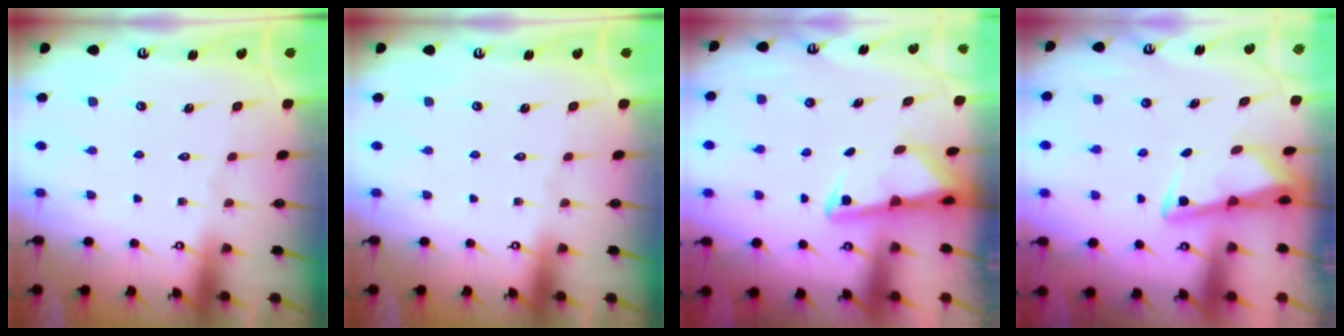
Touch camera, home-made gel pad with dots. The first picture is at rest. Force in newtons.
{"total": 0.0}
{"total": 2.8, "press": 2.7, "slide": 0.7}
{"total": 3.0, "press": 3.0, "slide": 0.4}